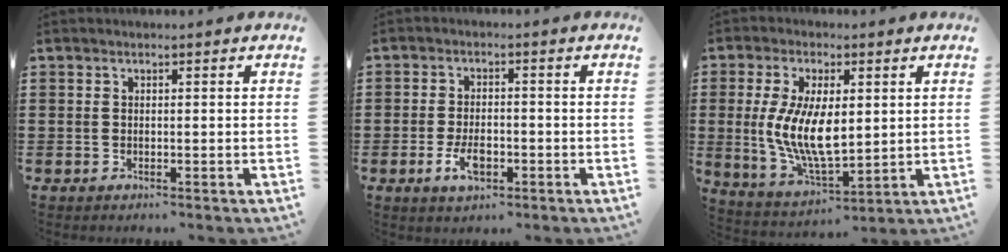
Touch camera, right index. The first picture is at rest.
{"total": 4.7, "force": [-1.8, 2.0, 3.8], "torque": [-0.086, -0.005, -0.035]}
{"total": 10.6, "force": [0.6, 4.9, 9.3], "torque": [-0.191, 0.002, 0.014]}